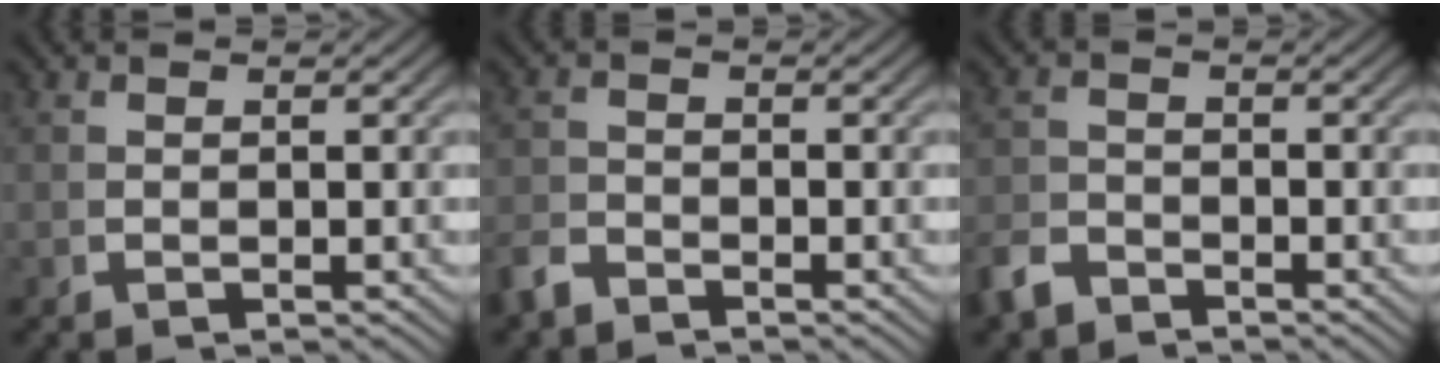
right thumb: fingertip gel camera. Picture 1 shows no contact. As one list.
[{"total": 1.8, "force": [-1.8, 0.3, 0.1], "torque": [0.008, -0.003, -0.036]}, {"total": 2.5, "force": [-2.4, 0.8, 0.2], "torque": [0.004, -0.007, -0.044]}]